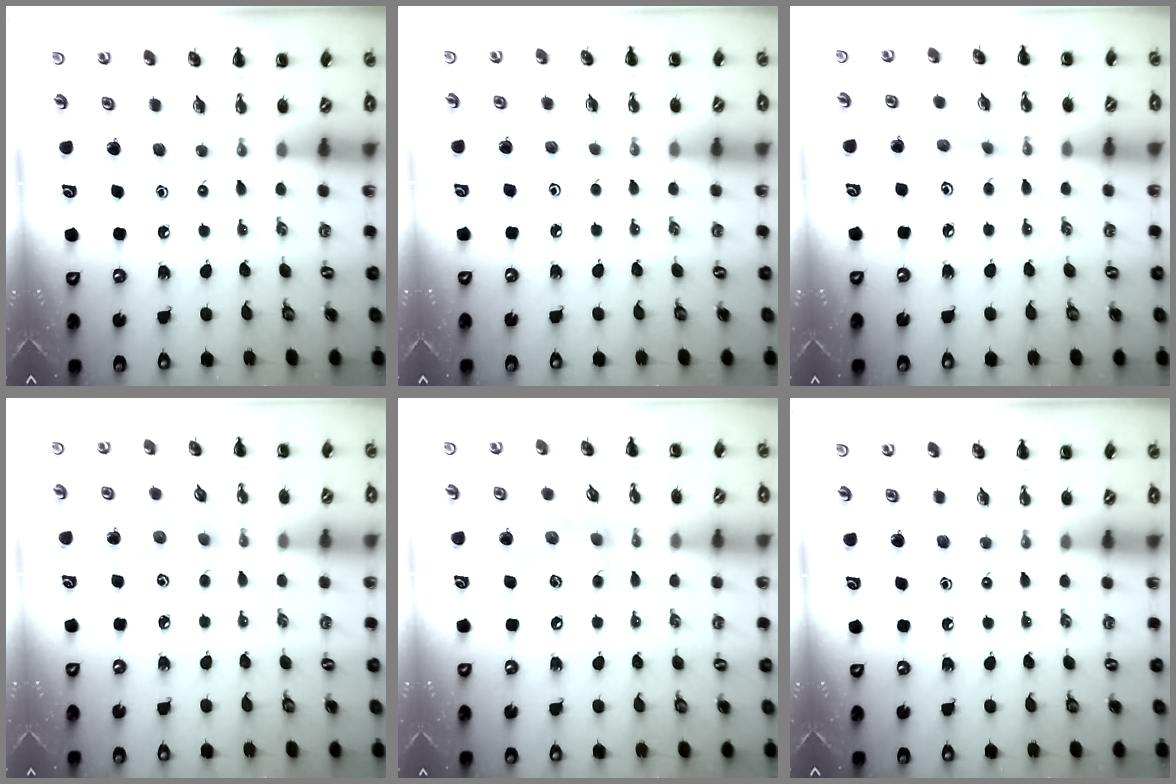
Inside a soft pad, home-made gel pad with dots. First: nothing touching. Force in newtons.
{"total": 2.2, "press": 2.1, "slide": 0.9}
{"total": 4.3, "press": 4.1, "slide": 1.4}
{"total": 3.5, "press": 3.4, "slide": 0.9}
{"total": 8.4, "press": 8.3, "slide": 0.9}
{"total": 0.0}